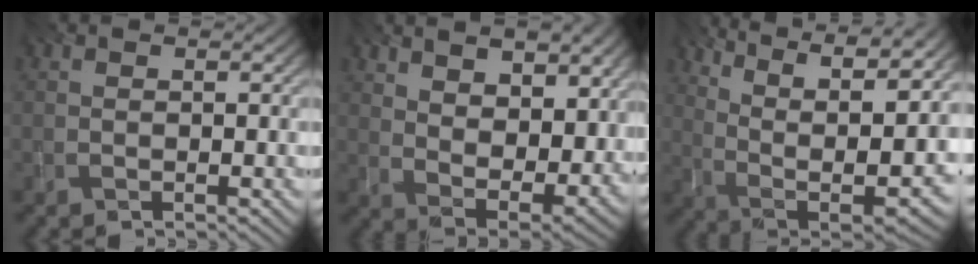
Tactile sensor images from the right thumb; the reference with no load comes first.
{"total": 12.2, "force": [6.5, 6.0, 8.3], "torque": [-0.162, -0.004, 0.098]}
{"total": 16.8, "force": [8.0, 7.2, 12.9], "torque": [-0.222, 0.030, 0.138]}